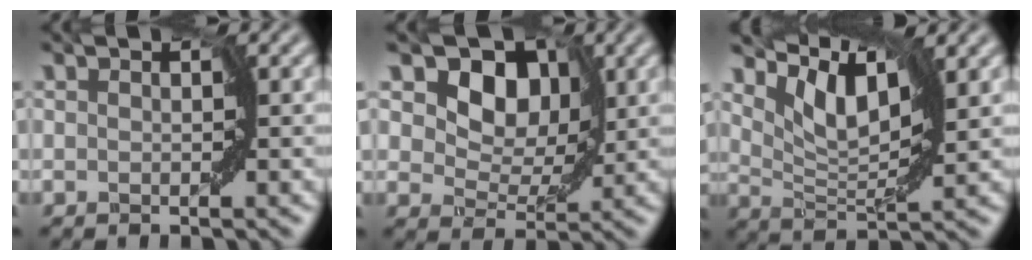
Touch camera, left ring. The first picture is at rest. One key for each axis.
{"total": 9.8, "fx": 4.8, "fy": 6.6, "fz": 5.4, "tx": -0.079, "ty": 0.020, "tz": 0.058}
{"total": 5.5, "fx": 3.7, "fy": 1.7, "fz": 3.7, "tx": -0.075, "ty": 0.000, "tz": 0.066}